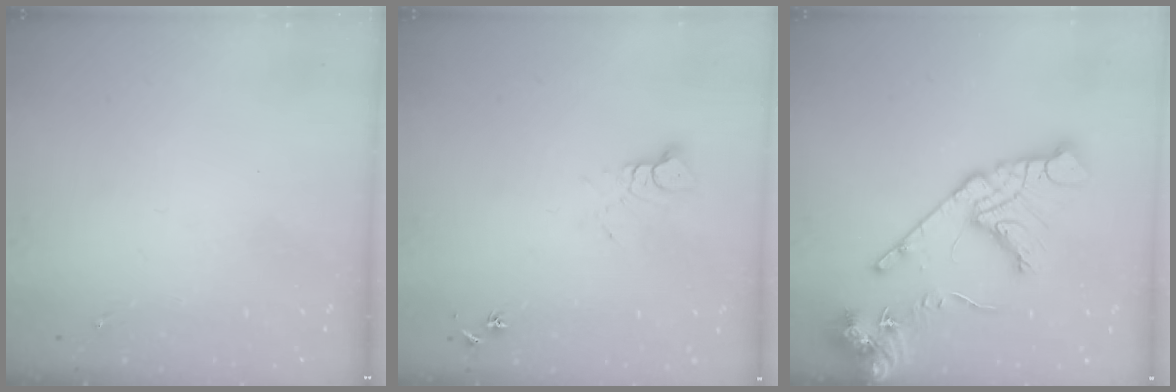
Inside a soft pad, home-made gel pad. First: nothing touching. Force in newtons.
{"total": 6.0, "press": 6.0, "slide": 0.4}
{"total": 18.2, "press": 18.0, "slide": 2.5}